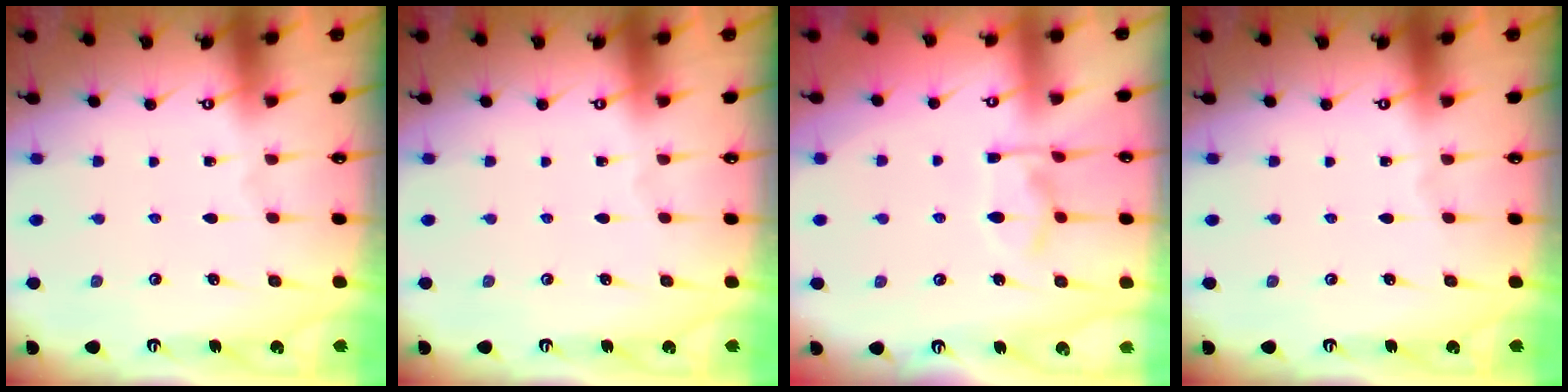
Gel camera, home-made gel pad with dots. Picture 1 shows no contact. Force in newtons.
{"total": 0.0}
{"total": 10.1, "press": 10.0, "slide": 1.2}
{"total": 0.0}